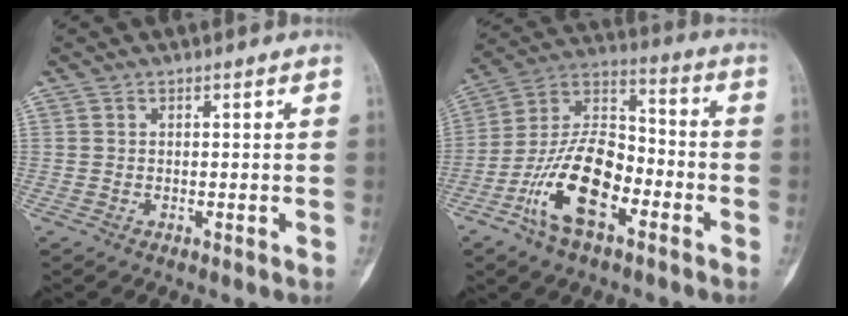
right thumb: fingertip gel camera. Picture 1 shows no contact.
{"total": 17.1, "force": [-7.2, 8.7, 12.9], "torque": [-0.222, 0.058, -0.137]}